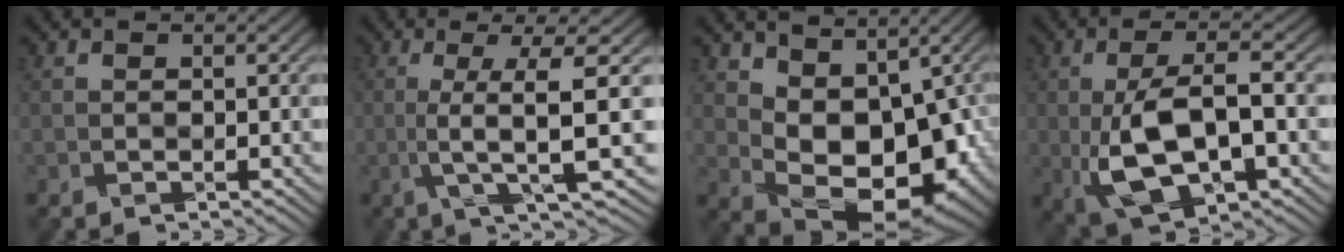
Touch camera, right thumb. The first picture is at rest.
{"total": 7.9, "force": [-0.9, 0.4, 7.8], "torque": [-0.132, 0.018, -0.016]}
{"total": 10.9, "force": [1.6, 6.7, 8.4], "torque": [-0.150, -0.019, 0.037]}
{"total": 11.0, "force": [-2.4, 4.6, 9.7], "torque": [-0.195, -0.004, -0.041]}